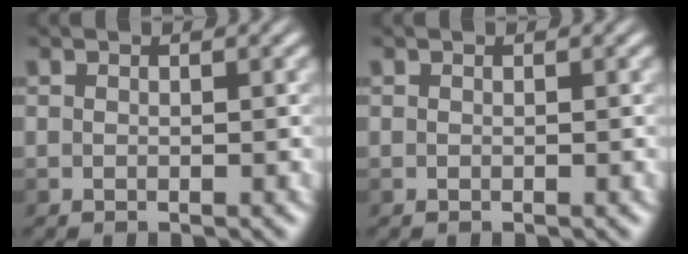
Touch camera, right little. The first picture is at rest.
{"total": 0.0}